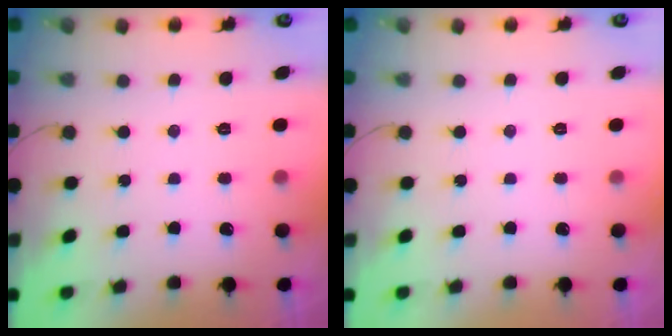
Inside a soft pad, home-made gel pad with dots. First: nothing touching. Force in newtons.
{"total": 0.0}